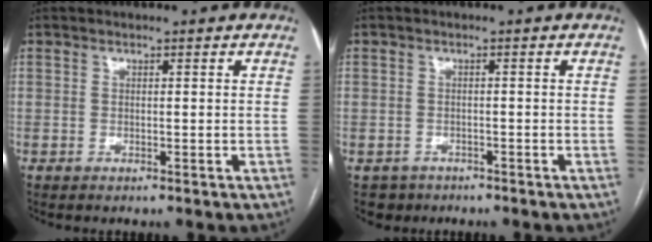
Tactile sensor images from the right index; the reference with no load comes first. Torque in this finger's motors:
{"motor_torque": [-0.27, -0.04, -0.65, -0.12]}